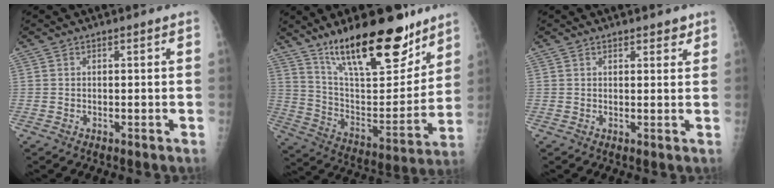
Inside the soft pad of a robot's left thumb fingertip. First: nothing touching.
{"total": 24.6, "force": [17.2, 8.3, 15.5], "torque": [-0.202, -0.086, 0.289]}
{"total": 2.3, "force": [1.8, 1.1, 0.9], "torque": [0.006, -0.009, 0.019]}